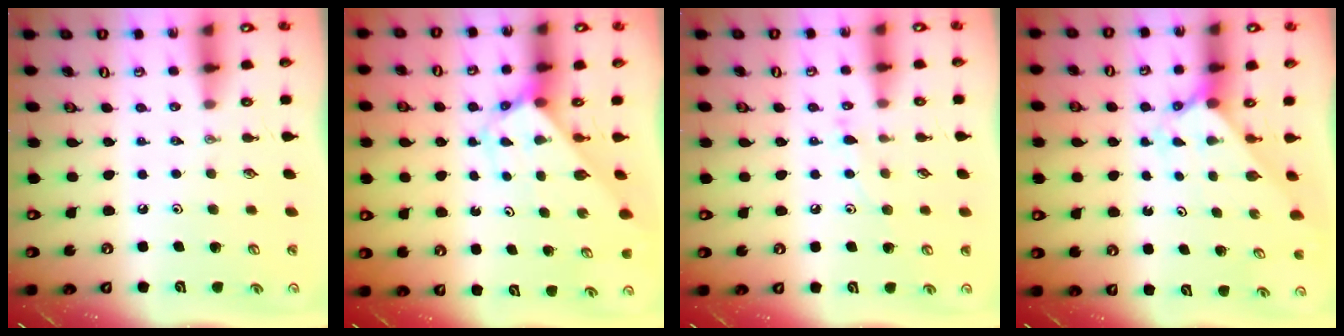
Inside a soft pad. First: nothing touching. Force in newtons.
{"total": 2.9, "press": 2.9, "slide": 0.1}
{"total": 6.3, "press": 6.3, "slide": 0.4}
{"total": 2.1, "press": 2.1, "slide": 0.2}